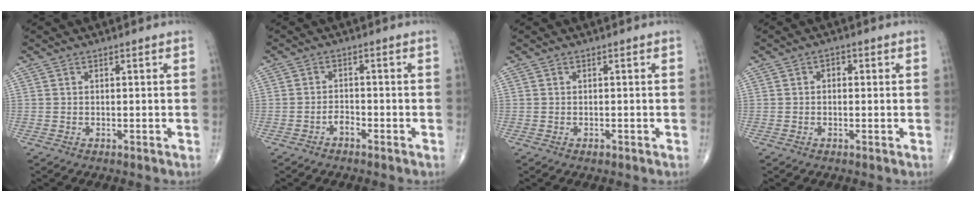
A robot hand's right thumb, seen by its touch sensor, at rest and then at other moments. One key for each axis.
{"total": 1.8, "fx": -1.3, "fy": 0.9, "fz": 0.9, "tx": -0.012, "ty": 0.010, "tz": -0.026}
{"total": 0.5, "fx": -0.3, "fy": 0.3, "fz": 0.3, "tx": -0.003, "ty": 0.000, "tz": -0.005}
{"total": 1.6, "fx": 0.2, "fy": 1.1, "fz": 1.1, "tx": -0.005, "ty": 0.006, "tz": -0.003}